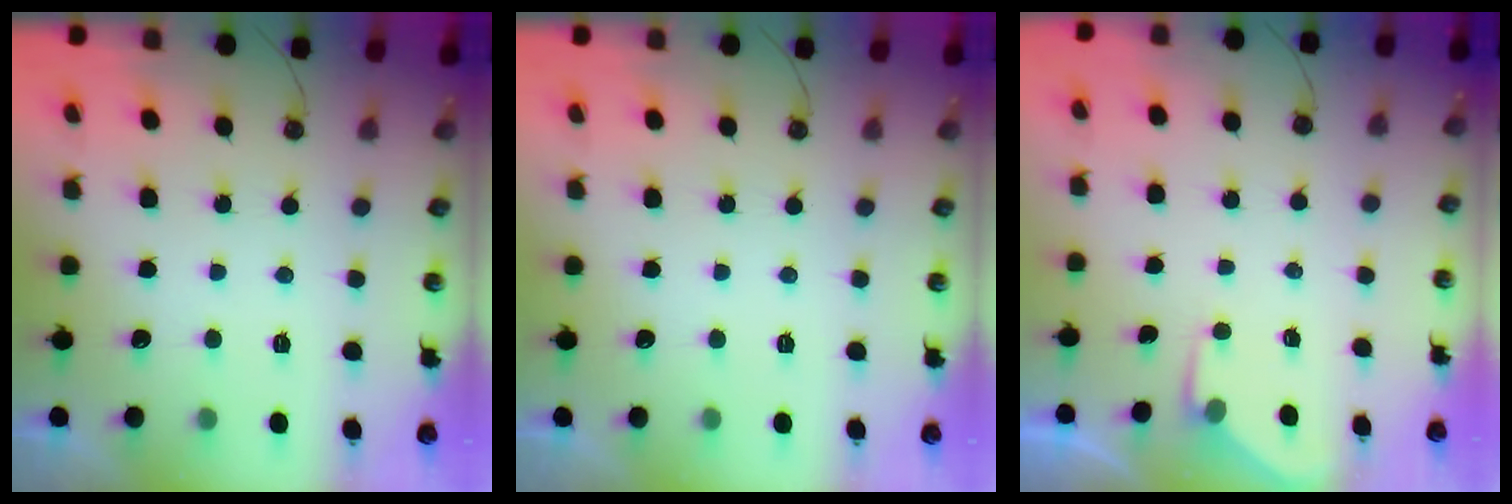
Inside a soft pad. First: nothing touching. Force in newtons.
{"total": 0.0}
{"total": 2.7, "press": 2.6, "slide": 0.5}